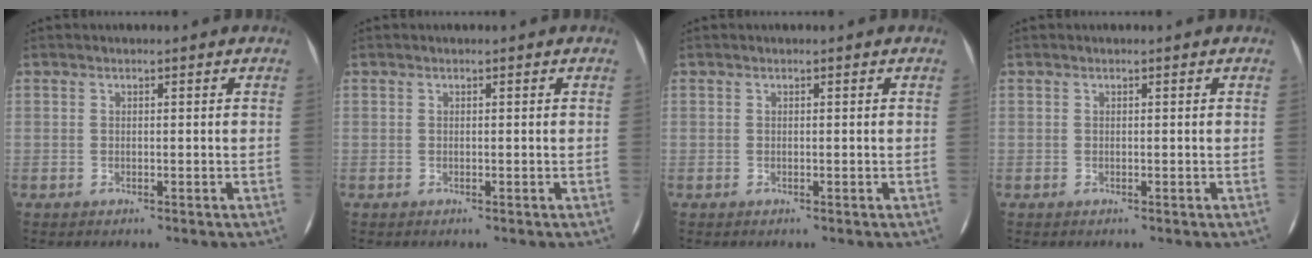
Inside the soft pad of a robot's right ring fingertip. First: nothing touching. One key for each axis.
{"total": 0.0}
{"total": 0.0}
{"total": 0.0}